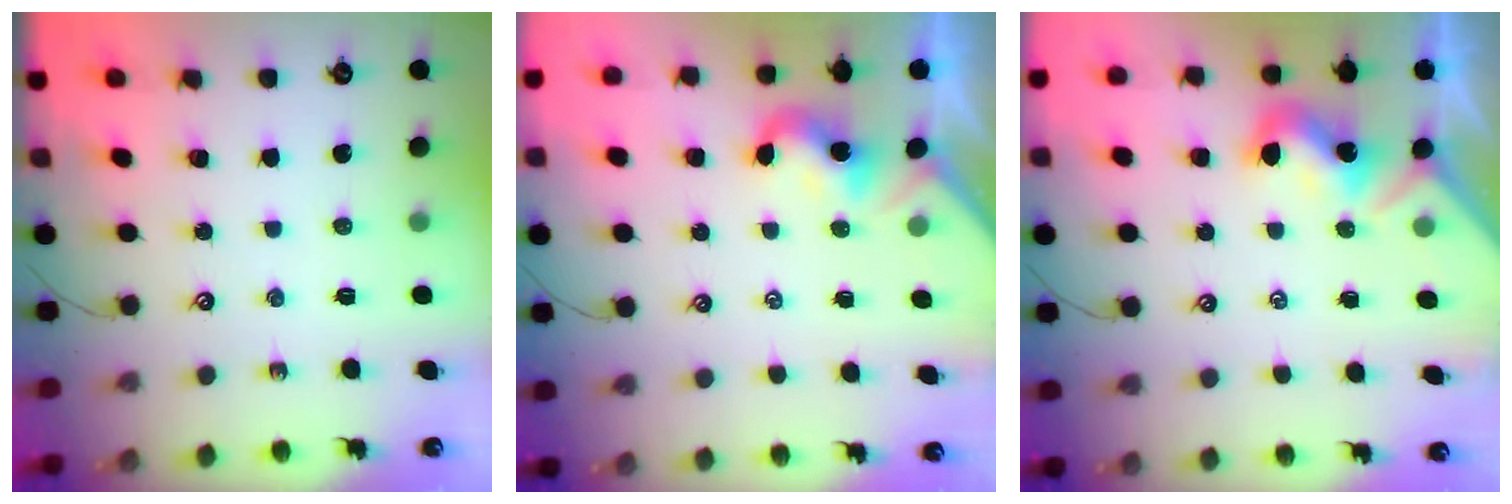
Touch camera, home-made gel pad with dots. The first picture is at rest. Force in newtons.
{"total": 0.6, "press": 0.4, "slide": 0.4}
{"total": 1.8, "press": 1.8, "slide": 0.2}